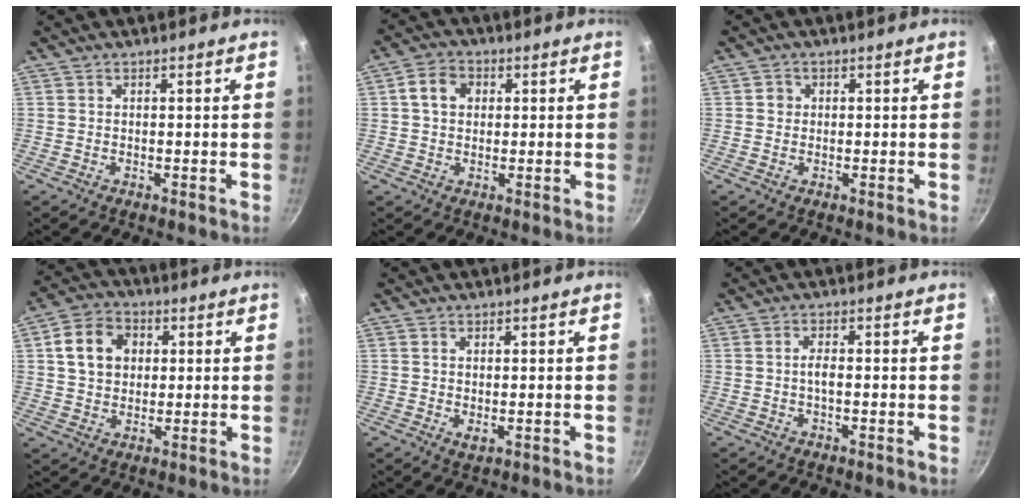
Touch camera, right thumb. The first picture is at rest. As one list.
[{"total": 5.5, "force": [1.1, 4.3, 3.1], "torque": [-0.039, 0.011, 0.012]}, {"total": 1.5, "force": [0.1, 1.5, 0.4], "torque": [0.000, 0.003, -0.001]}, {"total": 9.6, "force": [2.2, 7.7, 5.4], "torque": [-0.076, 0.012, 0.029]}, {"total": 1.5, "force": [0.2, 0.8, 1.3], "torque": [-0.022, -0.007, 0.005]}, {"total": 1.8, "force": [-0.3, 0.5, 1.7], "torque": [-0.041, 0.005, -0.007]}]